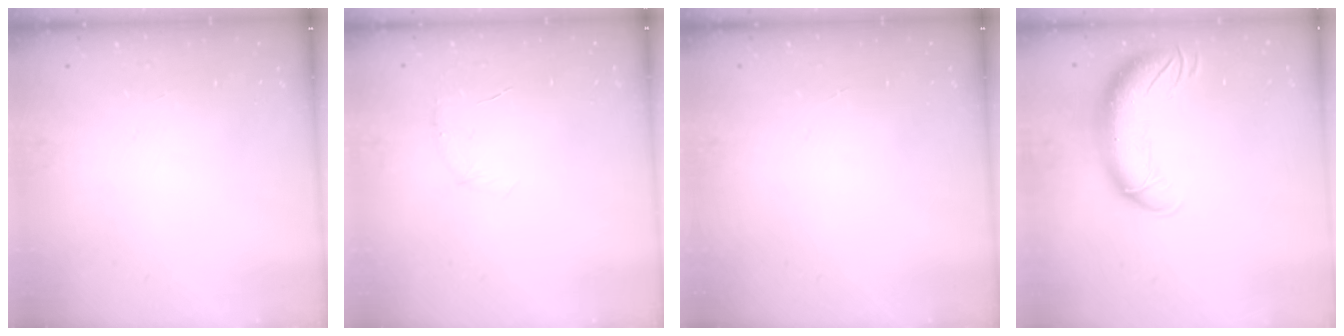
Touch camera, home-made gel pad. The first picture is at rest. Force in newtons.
{"total": 5.2, "press": 5.0, "slide": 1.5}
{"total": 0.0}
{"total": 13.4, "press": 13.0, "slide": 3.1}